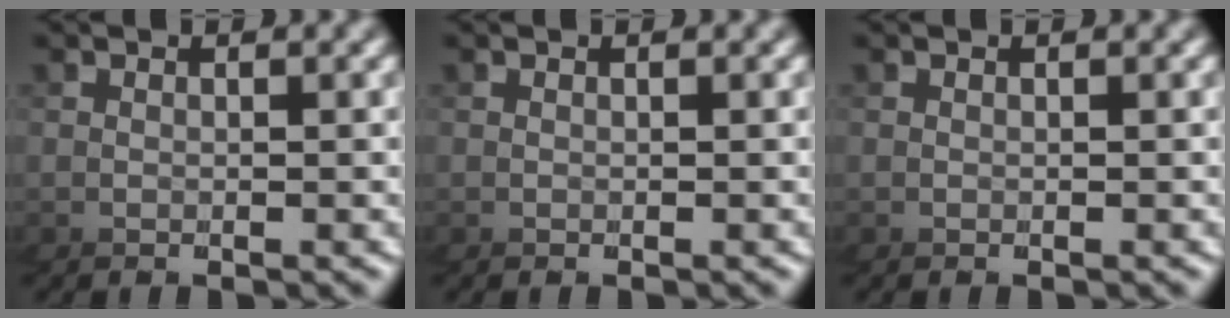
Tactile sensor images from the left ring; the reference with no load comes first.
{"total": 0.0}
{"total": 0.0}